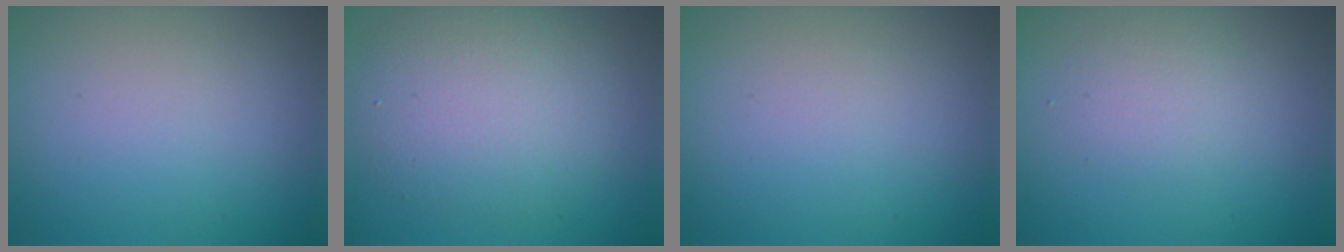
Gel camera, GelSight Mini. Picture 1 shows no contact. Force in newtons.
{"total": 5.7, "press": 5.7, "slide": 0.2}
{"total": 0.0}
{"total": 2.0, "press": 2.0, "slide": 0.0}